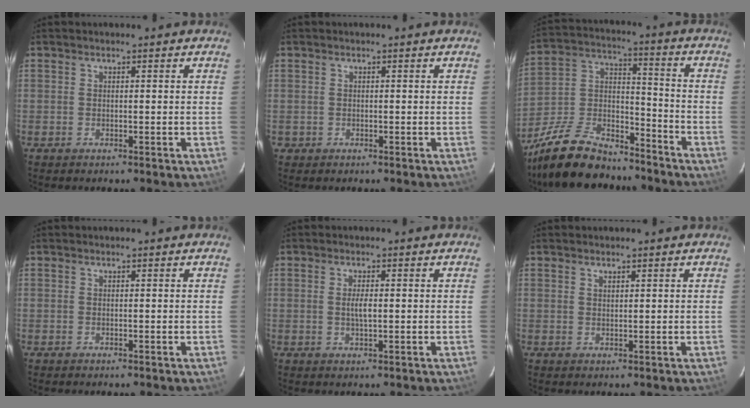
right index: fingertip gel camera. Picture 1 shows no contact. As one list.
[{"total": 1.0, "force": [-0.3, 1.0, -0.2], "torque": [0.003, 0.002, -0.001]}, {"total": 20.1, "force": [-15.6, 8.5, 9.5], "torque": [-0.213, 0.014, -0.258]}, {"total": 0.0}, {"total": 2.2, "force": [0.1, 0.7, 2.1], "torque": [-0.040, -0.002, 0.002]}, {"total": 0.8, "force": [0.8, 0.3, 0.2], "torque": [-0.002, 0.000, 0.015]}]